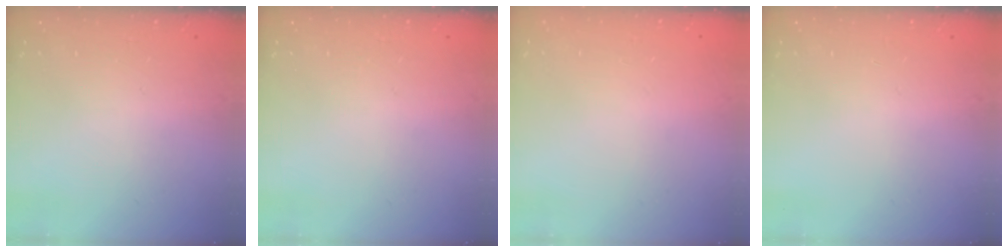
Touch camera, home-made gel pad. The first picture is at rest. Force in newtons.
{"total": 0.0}
{"total": 0.5, "press": 0.5, "slide": 0.1}
{"total": 0.0}